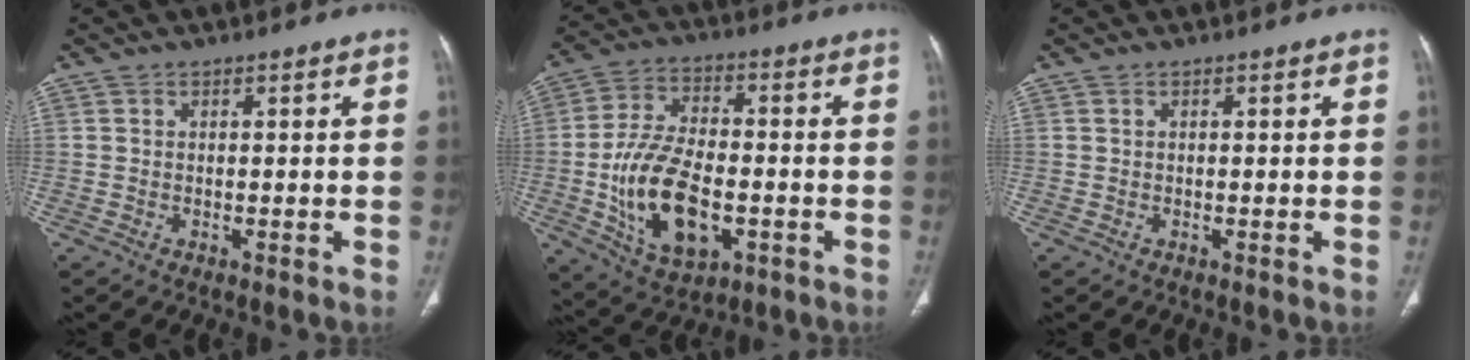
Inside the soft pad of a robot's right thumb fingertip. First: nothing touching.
{"total": 16.5, "force": [-3.8, 9.3, 13.1], "torque": [-0.232, 0.011, -0.058]}
{"total": 0.0}